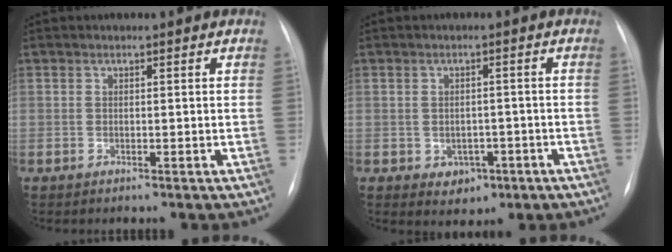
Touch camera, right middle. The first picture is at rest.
{"total": 3.9, "force": [-1.5, 3.1, 1.9], "torque": [-0.019, 0.011, -0.005]}